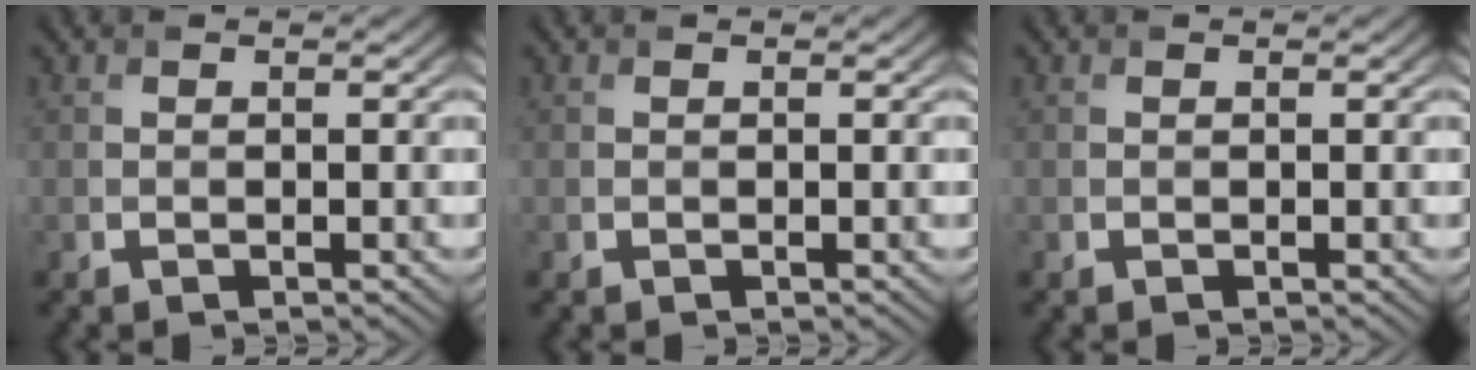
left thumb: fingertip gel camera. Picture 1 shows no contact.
{"total": 0.0}
{"total": 0.0}